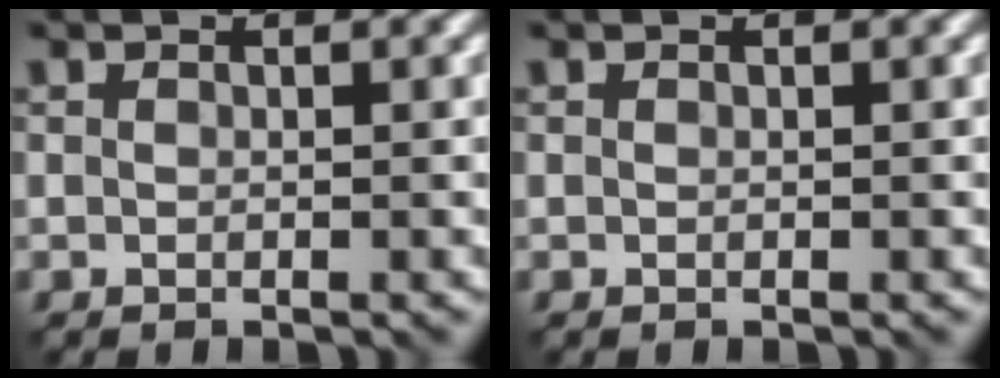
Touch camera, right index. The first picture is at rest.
{"total": 0.0}